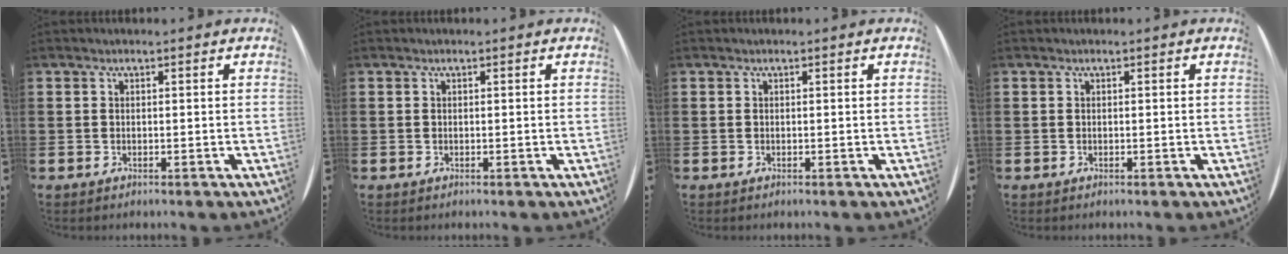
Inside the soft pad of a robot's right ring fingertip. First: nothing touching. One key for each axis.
{"total": 0.0}
{"total": 0.0}
{"total": 0.0}